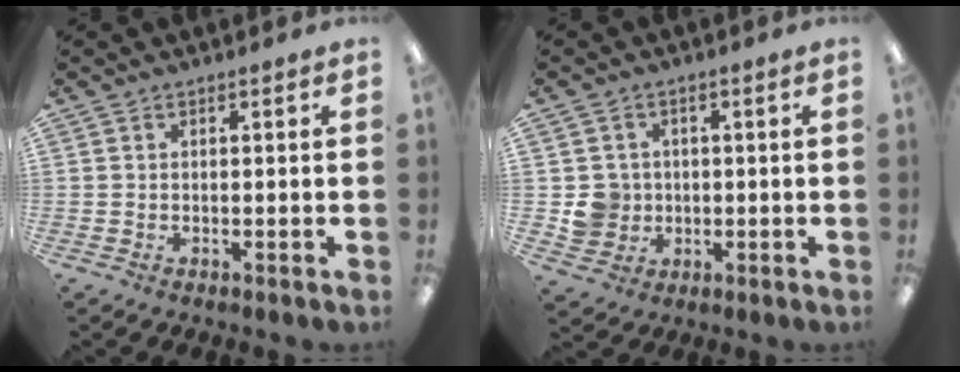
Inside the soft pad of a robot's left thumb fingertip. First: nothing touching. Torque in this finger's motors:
{"motor_torque": [-0.29, 0.40, 0.07, -0.07, 0.02]}